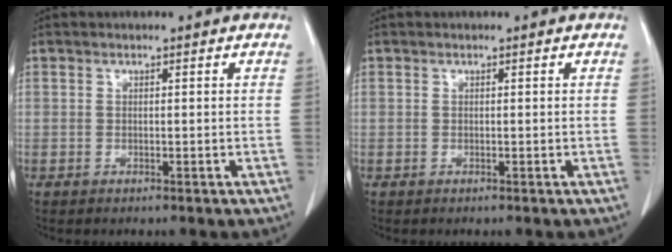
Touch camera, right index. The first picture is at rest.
{"total": 0.0}